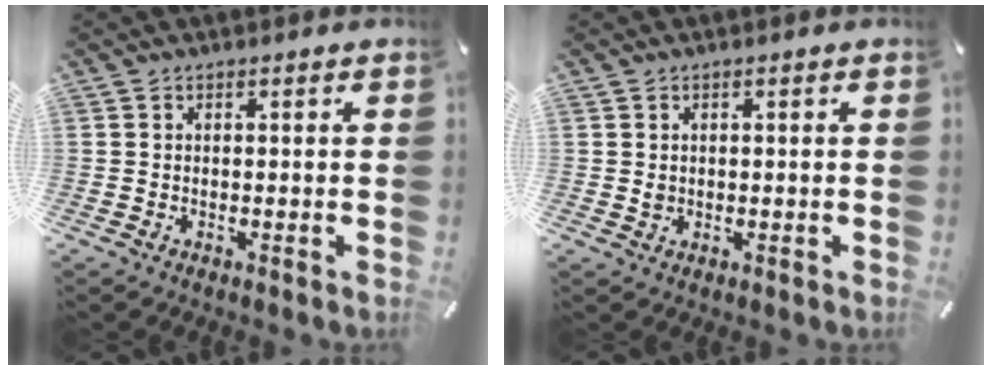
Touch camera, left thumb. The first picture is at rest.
{"total": 1.1, "force": [0.1, 1.0, 0.5], "torque": [-0.002, 0.001, -0.001]}